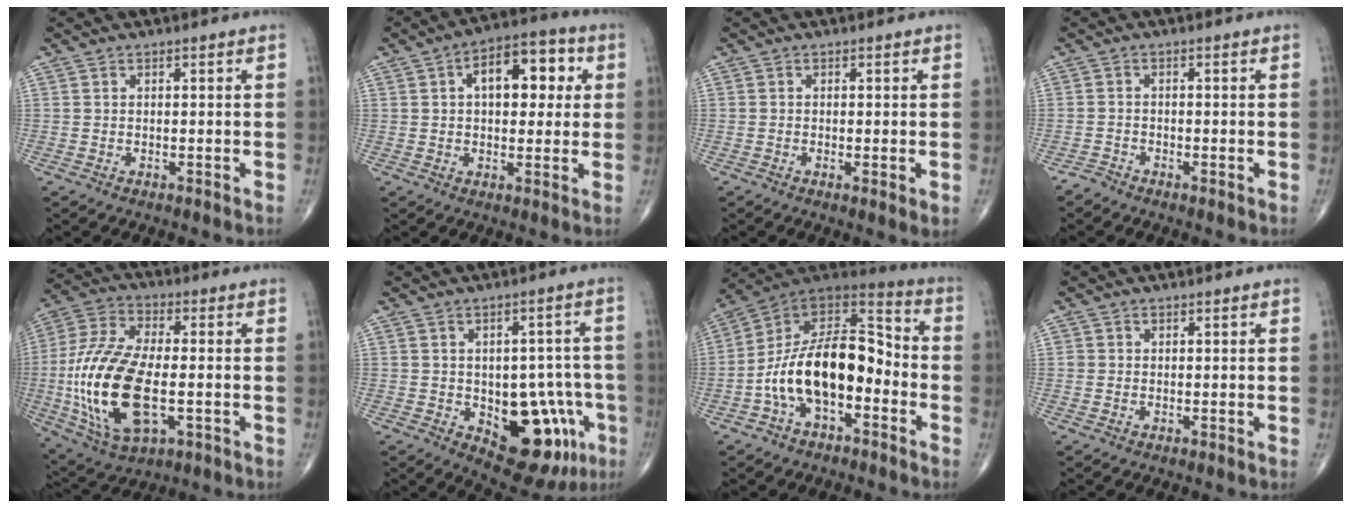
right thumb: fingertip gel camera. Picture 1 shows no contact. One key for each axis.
{"total": 12.5, "fx": 3.0, "fy": 6.9, "fz": 9.9, "tx": -0.109, "ty": 0.019, "tz": 0.038}
{"total": 2.0, "fx": -0.3, "fy": 0.4, "fz": 1.9, "tx": -0.039, "ty": -0.009, "tz": -0.008}
{"total": 1.3, "fx": -1.3, "fy": 0.4, "fz": 0.3, "tx": -0.003, "ty": -0.003, "tz": -0.028}
{"total": 21.9, "fx": -3.5, "fy": 10.5, "fz": 18.9, "tx": -0.409, "ty": 0.003, "tz": -0.052}
{"total": 16.0, "fx": -5.0, "fy": 8.8, "fz": 12.4, "tx": -0.111, "ty": 0.021, "tz": -0.047}
{"total": 18.7, "fx": -4.6, "fy": 10.0, "fz": 15.1, "tx": -0.241, "ty": 0.065, "tz": -0.084}
{"total": 0.7, "fx": 0.1, "fy": 0.7, "fz": 0.1, "tx": 0.005, "ty": 0.003, "tz": 0.001}